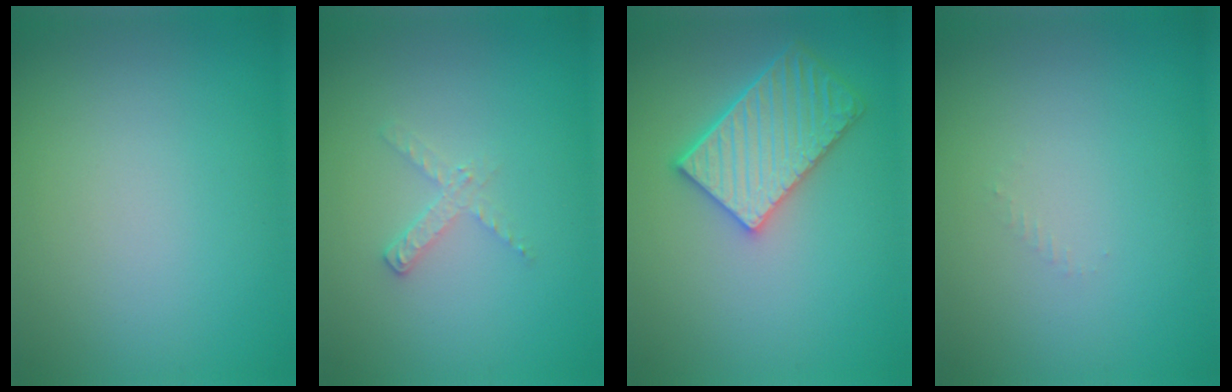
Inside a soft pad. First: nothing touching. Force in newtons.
{"total": 1.4, "press": 1.4, "slide": 0.1}
{"total": 5.2, "press": 4.6, "slide": 2.4}
{"total": 0.5, "press": 0.5, "slide": 0.2}